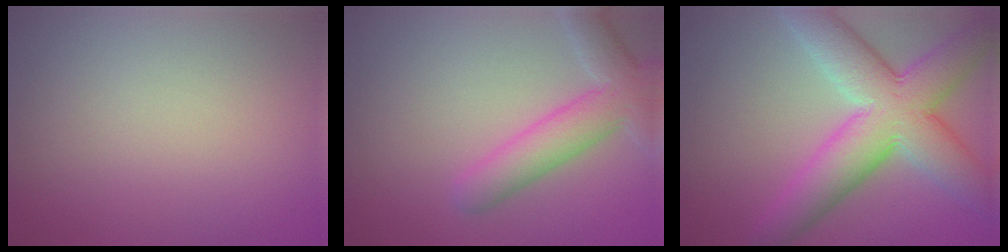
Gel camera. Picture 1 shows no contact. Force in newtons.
{"total": 5.3, "press": 5.3, "slide": 0.4}
{"total": 10.1, "press": 10.1, "slide": 0.7}